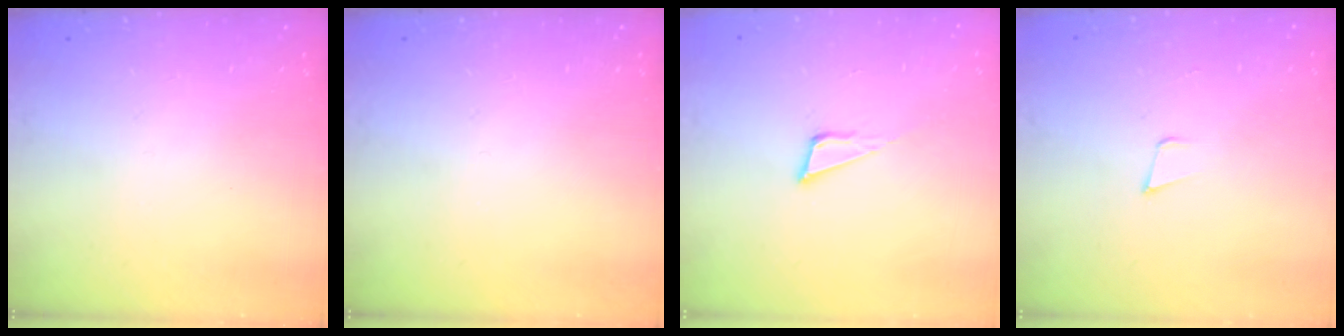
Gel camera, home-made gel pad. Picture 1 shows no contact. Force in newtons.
{"total": 0.0}
{"total": 6.1, "press": 5.5, "slide": 2.7}
{"total": 3.6, "press": 2.4, "slide": 2.6}